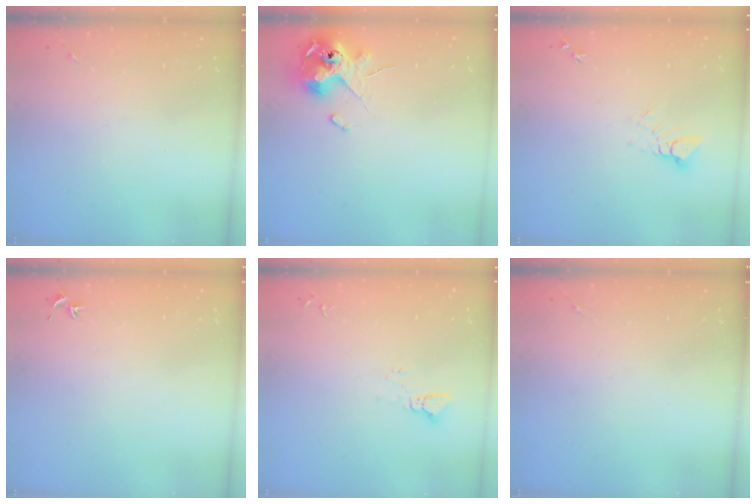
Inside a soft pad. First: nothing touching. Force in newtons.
{"total": 11.6, "press": 11.4, "slide": 2.1}
{"total": 4.1, "press": 4.1, "slide": 0.2}
{"total": 0.7, "press": 0.5, "slide": 0.4}
{"total": 3.7, "press": 3.7, "slide": 0.3}
{"total": 0.0}